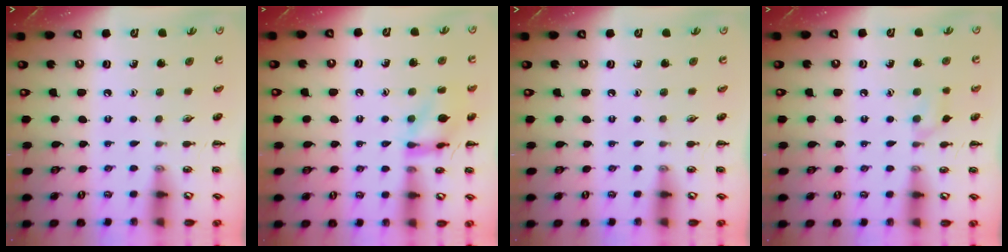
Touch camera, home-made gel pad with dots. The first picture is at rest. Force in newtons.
{"total": 12.3, "press": 12.2, "slide": 0.9}
{"total": 0.0}
{"total": 6.0, "press": 5.6, "slide": 2.2}